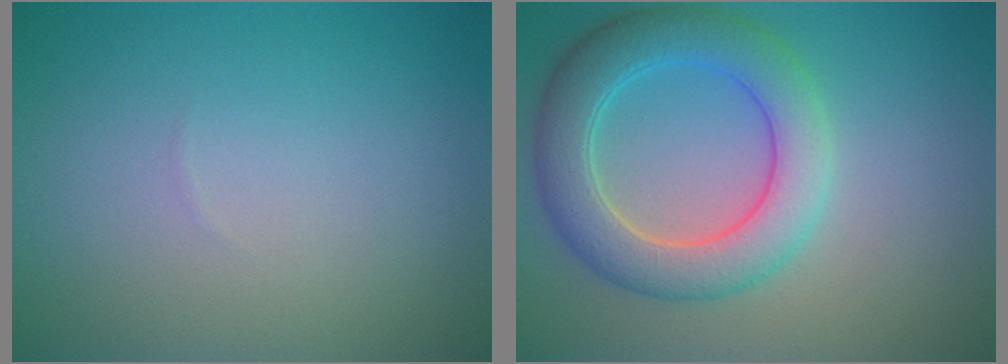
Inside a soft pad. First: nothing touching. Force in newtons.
{"total": 6.1, "press": 6.1, "slide": 0.3}